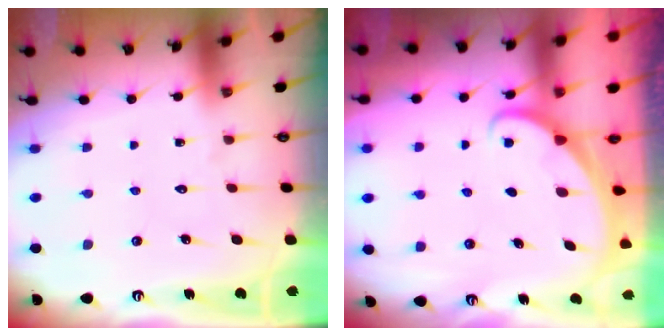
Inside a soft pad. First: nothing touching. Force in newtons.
{"total": 1.8, "press": 1.8, "slide": 0.1}